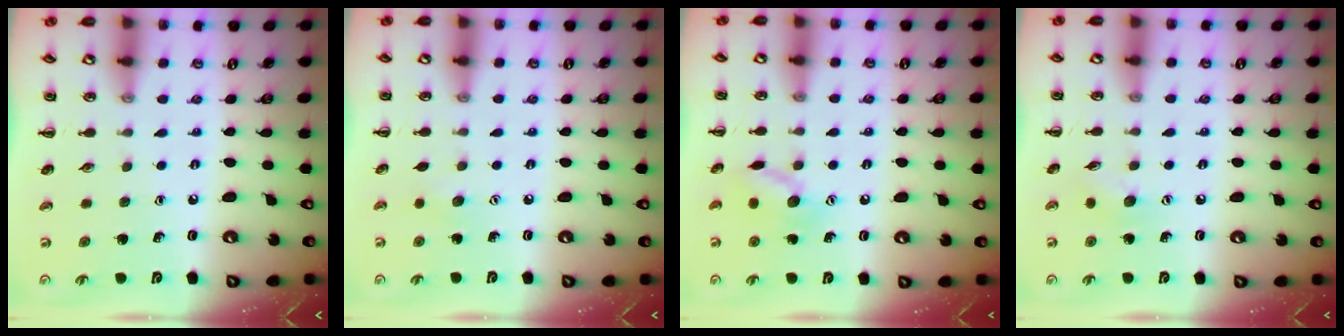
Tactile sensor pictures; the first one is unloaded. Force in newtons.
{"total": 3.1, "press": 3.0, "slide": 0.7}
{"total": 9.5, "press": 9.4, "slide": 0.9}
{"total": 5.5, "press": 5.4, "slide": 1.3}